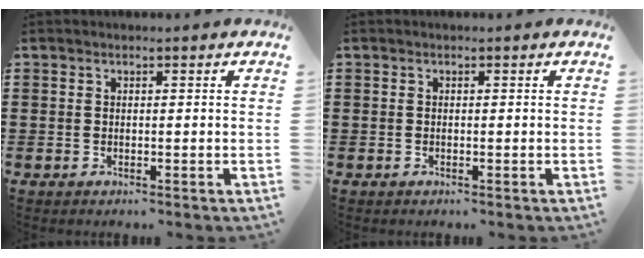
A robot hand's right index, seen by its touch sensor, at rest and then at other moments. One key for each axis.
{"total": 0.0}